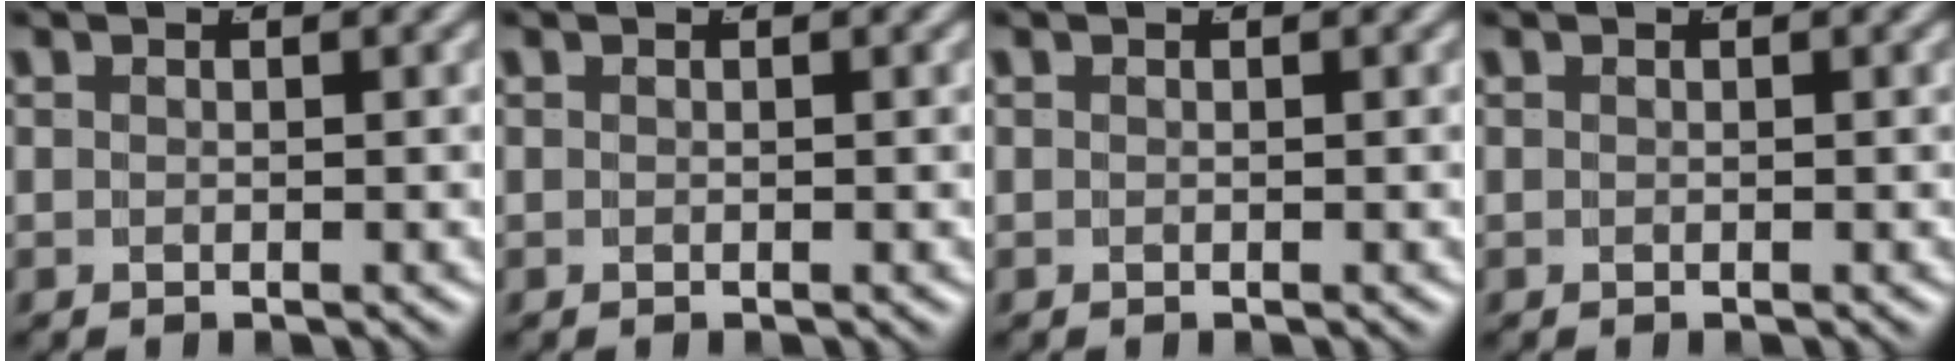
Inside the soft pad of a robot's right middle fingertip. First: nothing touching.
{"total": 0.0}
{"total": 0.0}
{"total": 0.0}